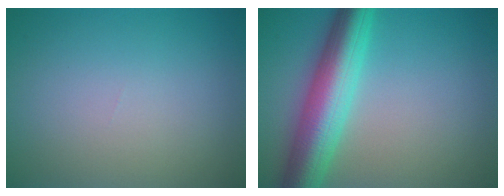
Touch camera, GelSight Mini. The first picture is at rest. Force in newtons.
{"total": 8.0, "press": 8.0, "slide": 0.2}